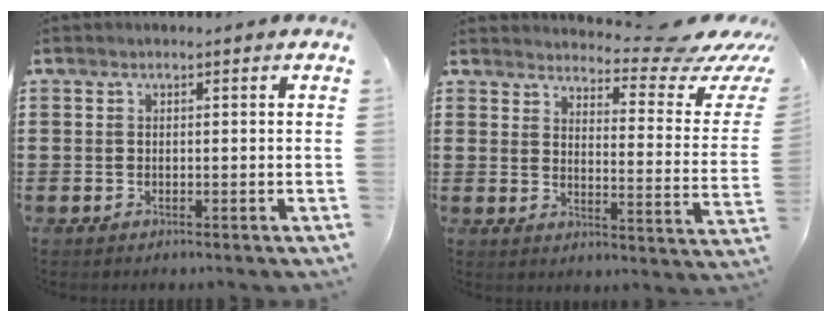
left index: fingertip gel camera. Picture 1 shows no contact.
{"total": 6.8, "force": [6.1, 0.8, 3.0], "torque": [-0.049, -0.054, 0.096]}